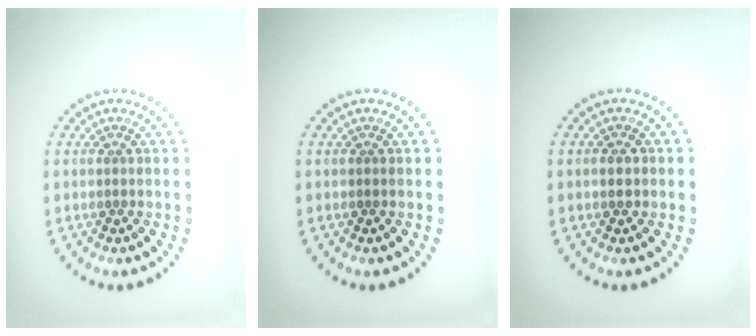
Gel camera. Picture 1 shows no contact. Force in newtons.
{"total": 0.0}
{"total": 0.9, "press": 0.9, "slide": 0.0}